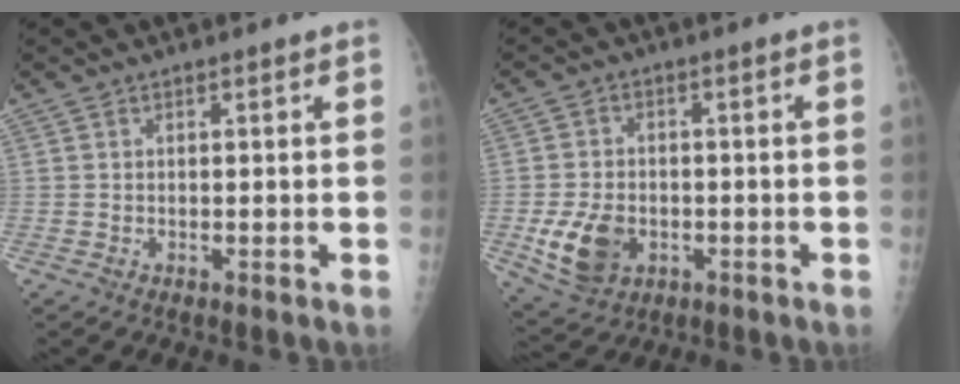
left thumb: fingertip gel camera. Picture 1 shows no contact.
{"total": 9.3, "force": [-2.4, 6.8, 5.9], "torque": [-0.097, 0.002, -0.034]}